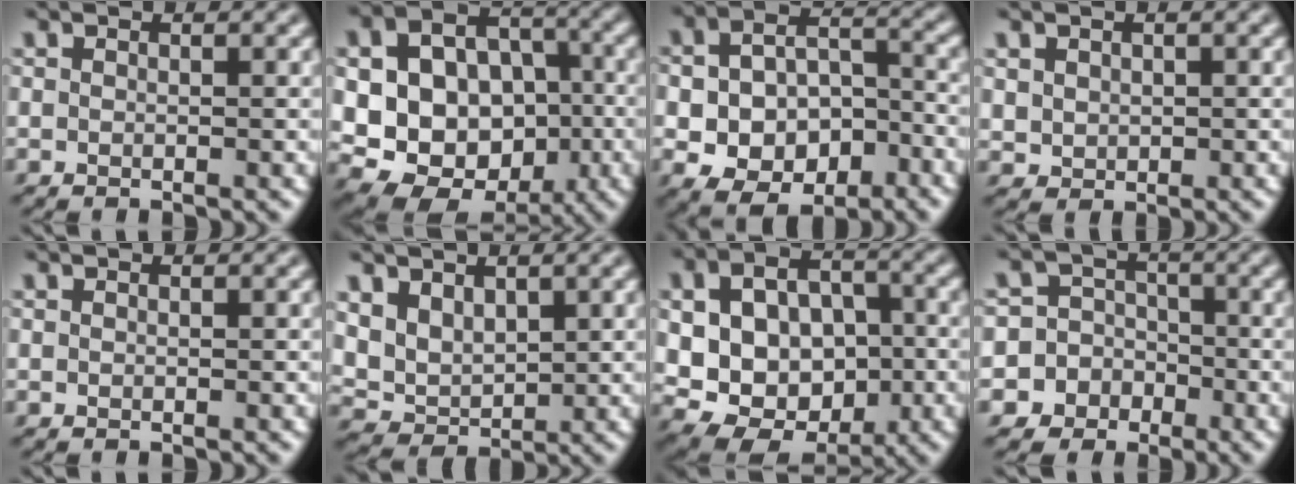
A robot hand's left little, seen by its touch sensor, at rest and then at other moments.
{"total": 17.7, "force": [-0.3, 15.1, 9.1], "torque": [-0.180, 0.024, 0.000]}
{"total": 10.1, "force": [-3.8, 7.0, 6.3], "torque": [-0.092, -0.019, -0.057]}
{"total": 1.3, "force": [0.4, 1.2, 0.4], "torque": [-0.014, -0.005, 0.012]}
{"total": 0.0}
{"total": 3.8, "force": [1.7, 2.7, 2.1], "torque": [-0.054, -0.009, 0.034]}
{"total": 12.1, "force": [-0.3, 9.4, 7.5], "torque": [-0.123, 0.010, -0.003]}
{"total": 9.3, "force": [-4.0, 8.3, 0.4], "torque": [-0.025, 0.004, -0.087]}